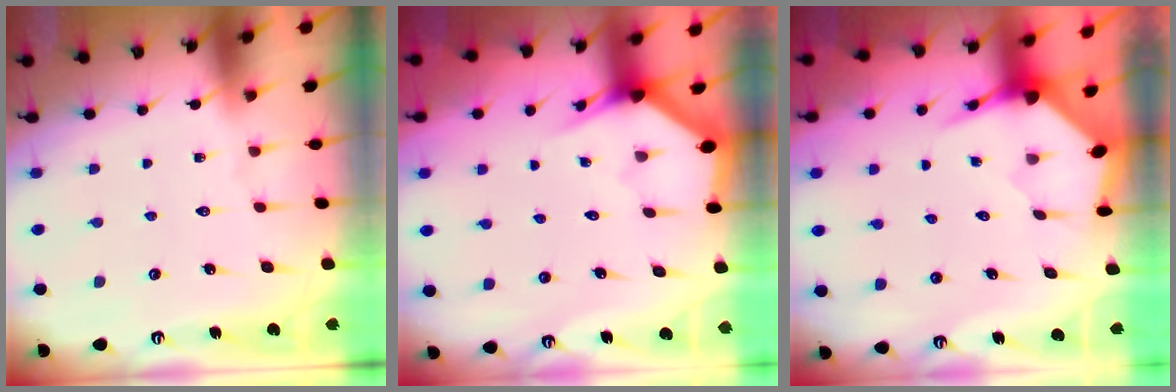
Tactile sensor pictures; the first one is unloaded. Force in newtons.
{"total": 3.0, "press": 3.0, "slide": 0.1}
{"total": 3.4, "press": 3.4, "slide": 0.4}